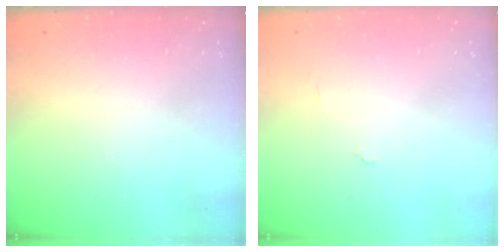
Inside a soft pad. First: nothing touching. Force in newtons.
{"total": 3.9, "press": 3.9, "slide": 0.3}